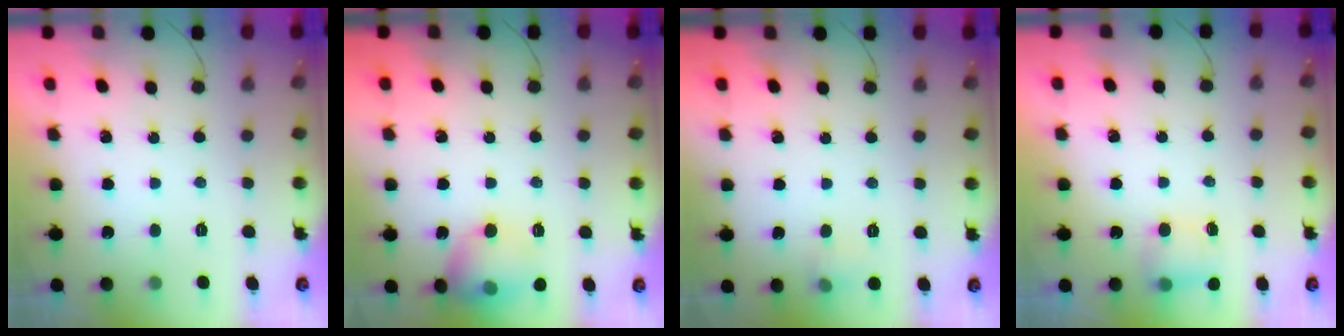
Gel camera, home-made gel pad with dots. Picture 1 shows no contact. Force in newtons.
{"total": 12.2, "press": 12.0, "slide": 1.7}
{"total": 4.8, "press": 4.5, "slide": 1.4}
{"total": 4.6, "press": 4.5, "slide": 0.8}